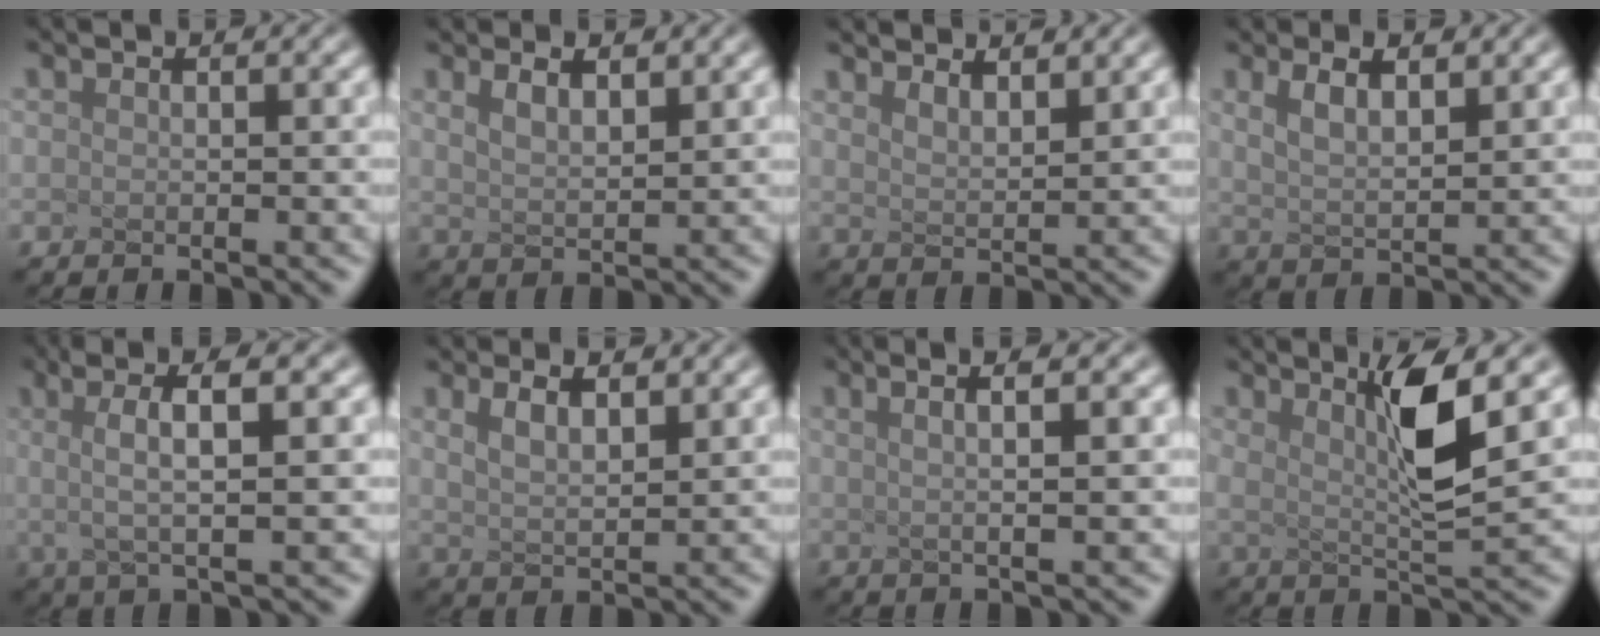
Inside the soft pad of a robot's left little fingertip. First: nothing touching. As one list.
[{"total": 1.2, "force": [0.7, -0.1, 1.0], "torque": [-0.045, 0.001, 0.046]}, {"total": 2.8, "force": [2.7, 0.2, 0.9], "torque": [-0.022, 0.007, 0.053]}, {"total": 1.7, "force": [0.6, -0.1, 1.6], "torque": [-0.062, -0.008, 0.051]}, {"total": 4.3, "force": [0.4, 0.1, 4.3], "torque": [-0.103, 0.007, 0.036]}, {"total": 1.5, "force": [0.6, -0.1, 1.3], "torque": [-0.055, -0.002, 0.048]}, {"total": 3.0, "force": [0.8, 0.0, 2.9], "torque": [-0.062, 0.008, 0.020]}, {"total": 3.3, "force": [0.4, -0.7, 3.2], "torque": [-0.095, -0.014, 0.049]}]